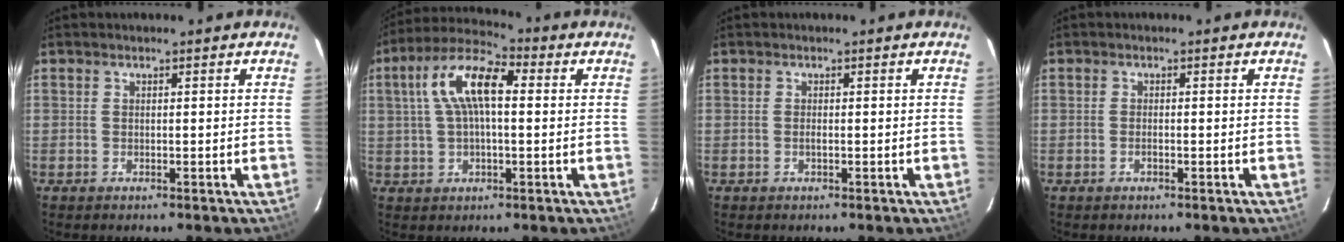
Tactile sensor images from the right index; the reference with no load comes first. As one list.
[{"total": 11.6, "force": [2.1, 4.8, 10.4], "torque": [-0.202, 0.029, 0.033]}, {"total": 0.5, "force": [-0.2, 0.2, 0.5], "torque": [-0.009, -0.001, -0.004]}, {"total": 0.9, "force": [-0.5, 0.3, 0.8], "torque": [-0.015, 0.001, -0.009]}]